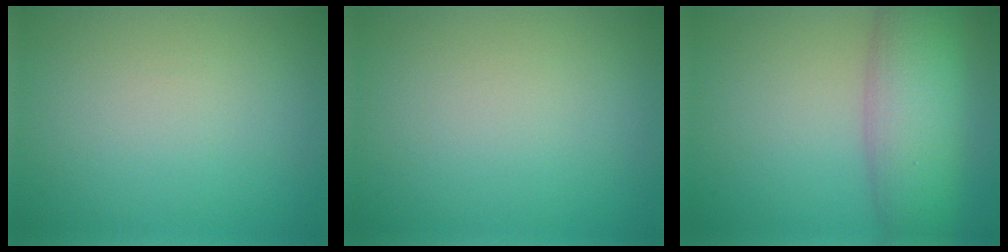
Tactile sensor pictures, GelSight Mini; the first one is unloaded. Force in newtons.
{"total": 0.0}
{"total": 7.4, "press": 7.4, "slide": 0.2}